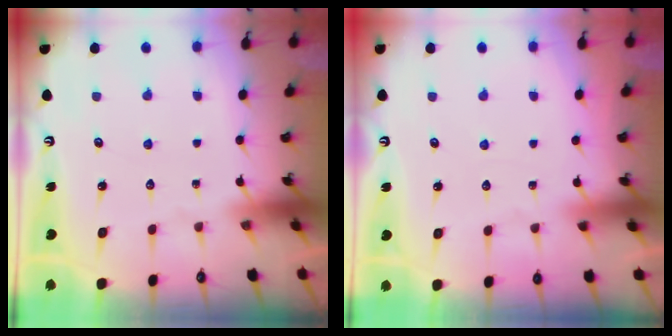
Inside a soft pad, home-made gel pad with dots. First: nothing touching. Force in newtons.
{"total": 2.1, "press": 2.1, "slide": 0.2}